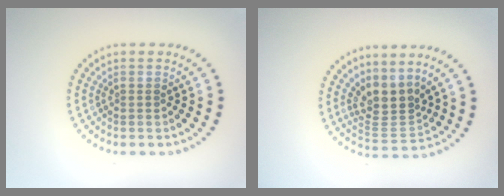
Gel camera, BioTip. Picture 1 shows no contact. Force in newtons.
{"total": 3.4, "press": 2.5, "slide": 2.3}